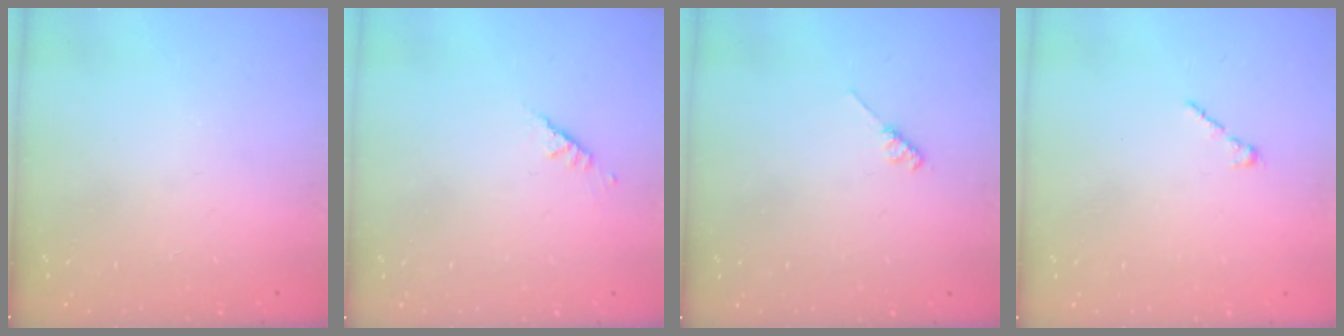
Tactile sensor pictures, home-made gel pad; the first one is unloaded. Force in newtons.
{"total": 2.5, "press": 2.4, "slide": 0.7}
{"total": 2.6, "press": 2.5, "slide": 0.4}
{"total": 1.7, "press": 1.7, "slide": 0.5}